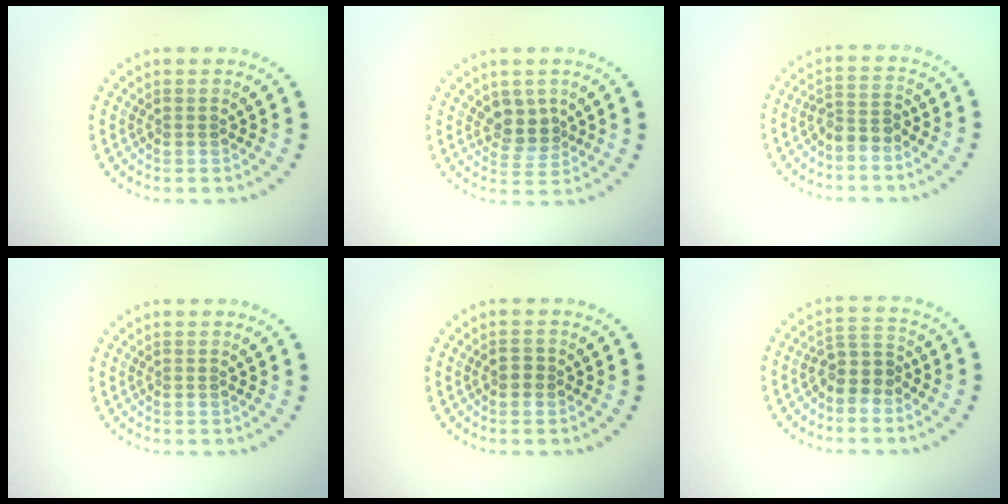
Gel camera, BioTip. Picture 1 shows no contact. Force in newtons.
{"total": 2.7, "press": 2.2, "slide": 1.5}
{"total": 2.2, "press": 1.9, "slide": 1.1}
{"total": 0.0}
{"total": 1.2, "press": 1.2, "slide": 0.2}
{"total": 3.0, "press": 2.6, "slide": 1.6}